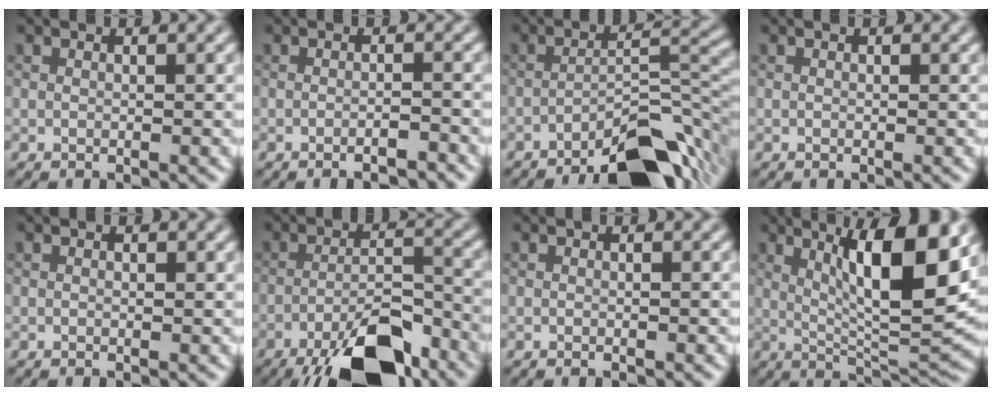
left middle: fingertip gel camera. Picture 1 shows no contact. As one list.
[{"total": 1.6, "force": [-1.3, -0.1, 0.9], "torque": [-0.011, 0.000, -0.017]}, {"total": 7.7, "force": [-5.7, 1.4, 5.0], "torque": [-0.077, 0.010, -0.085]}, {"total": 0.0}, {"total": 0.0}, {"total": 8.9, "force": [-6.1, 2.0, 6.1], "torque": [-0.107, -0.004, -0.094]}, {"total": 0.0}, {"total": 9.7, "force": [2.7, 2.0, 9.1], "torque": [-0.139, -0.005, 0.064]}]